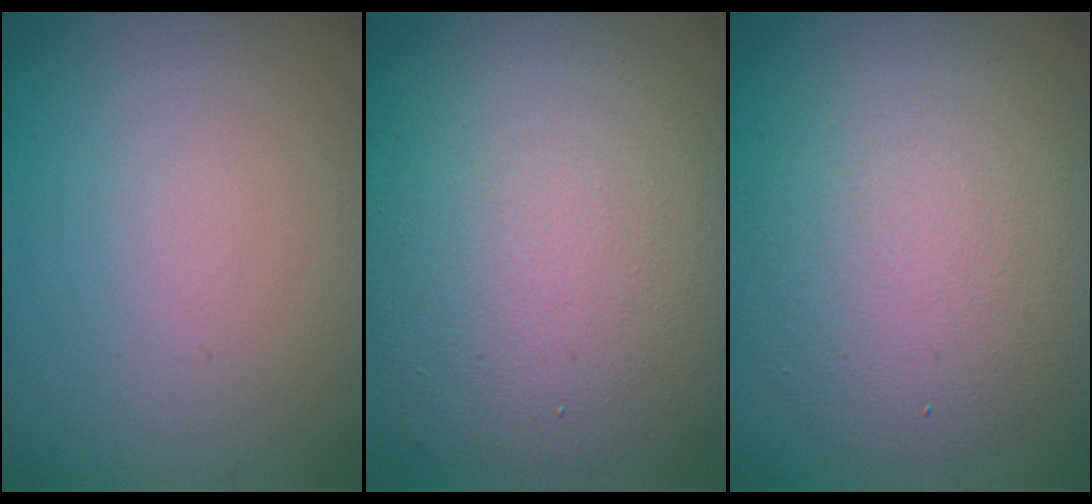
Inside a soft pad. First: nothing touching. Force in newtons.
{"total": 11.6, "press": 11.5, "slide": 0.9}
{"total": 8.1, "press": 8.1, "slide": 0.3}